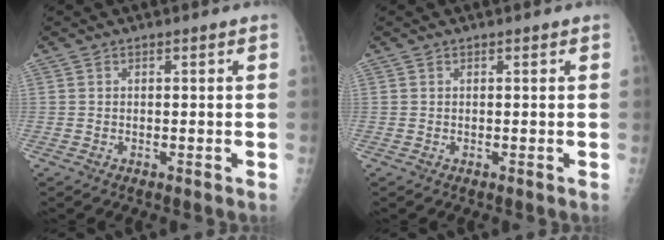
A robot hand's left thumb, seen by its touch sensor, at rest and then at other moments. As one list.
[{"total": 0.0}]